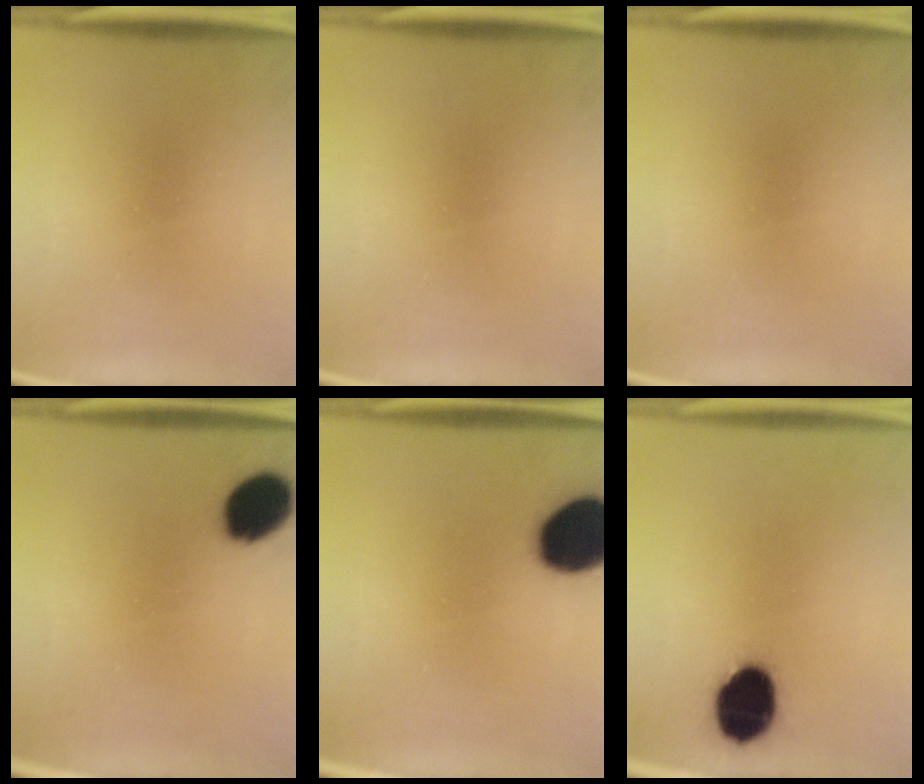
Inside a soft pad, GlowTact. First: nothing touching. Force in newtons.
{"total": 0.0}
{"total": 0.0}
{"total": 10.8}
{"total": 18.3}
{"total": 12.6}